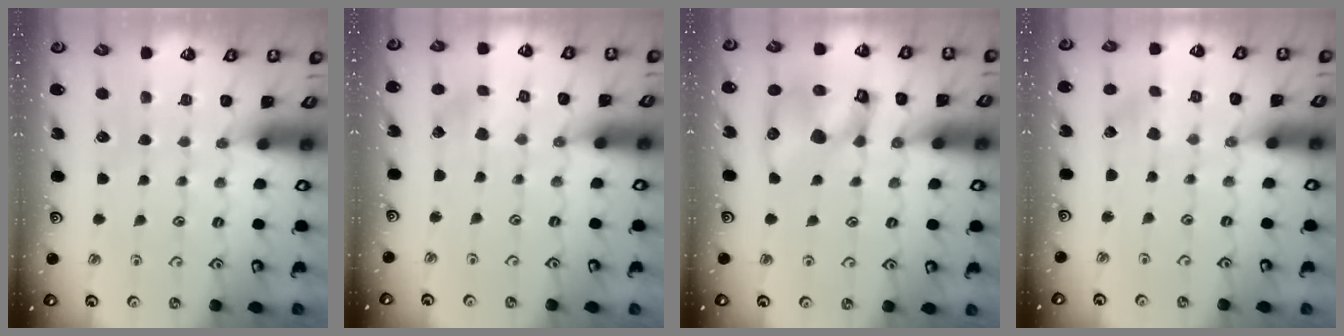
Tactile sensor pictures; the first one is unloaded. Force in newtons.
{"total": 2.5, "press": 2.4, "slide": 0.3}
{"total": 12.7, "press": 12.6, "slide": 1.7}
{"total": 0.5, "press": 0.5, "slide": 0.0}